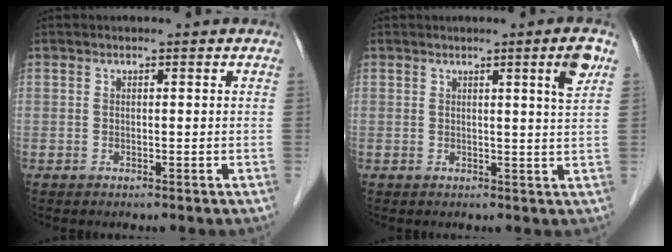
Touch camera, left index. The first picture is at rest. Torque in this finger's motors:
{"motor_torque": [0.54, -0.36, 0.14, 0.04]}